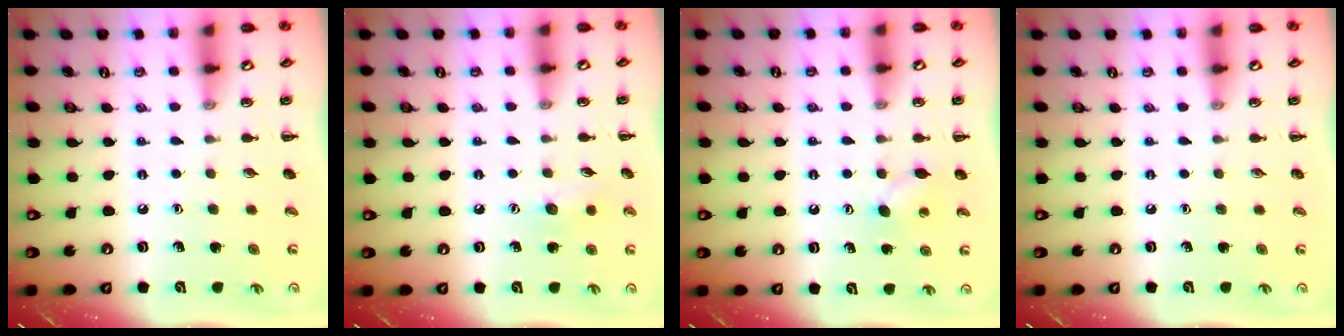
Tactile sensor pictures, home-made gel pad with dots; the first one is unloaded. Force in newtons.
{"total": 5.6, "press": 5.4, "slide": 1.3}
{"total": 6.3, "press": 6.2, "slide": 1.4}
{"total": 0.0}